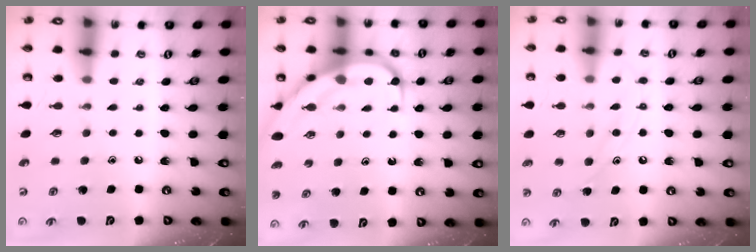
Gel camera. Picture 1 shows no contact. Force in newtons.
{"total": 10.7, "press": 10.6, "slide": 1.1}
{"total": 8.7, "press": 8.7, "slide": 0.6}